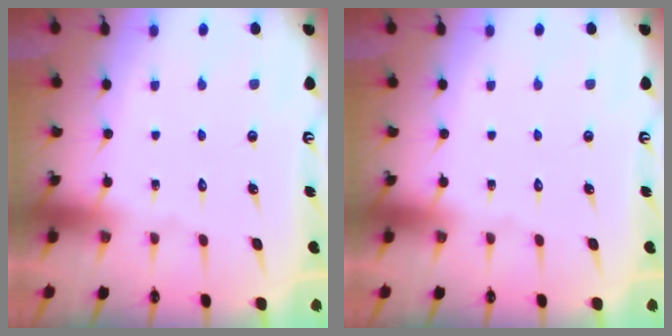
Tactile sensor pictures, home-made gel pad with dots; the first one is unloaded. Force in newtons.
{"total": 0.0}